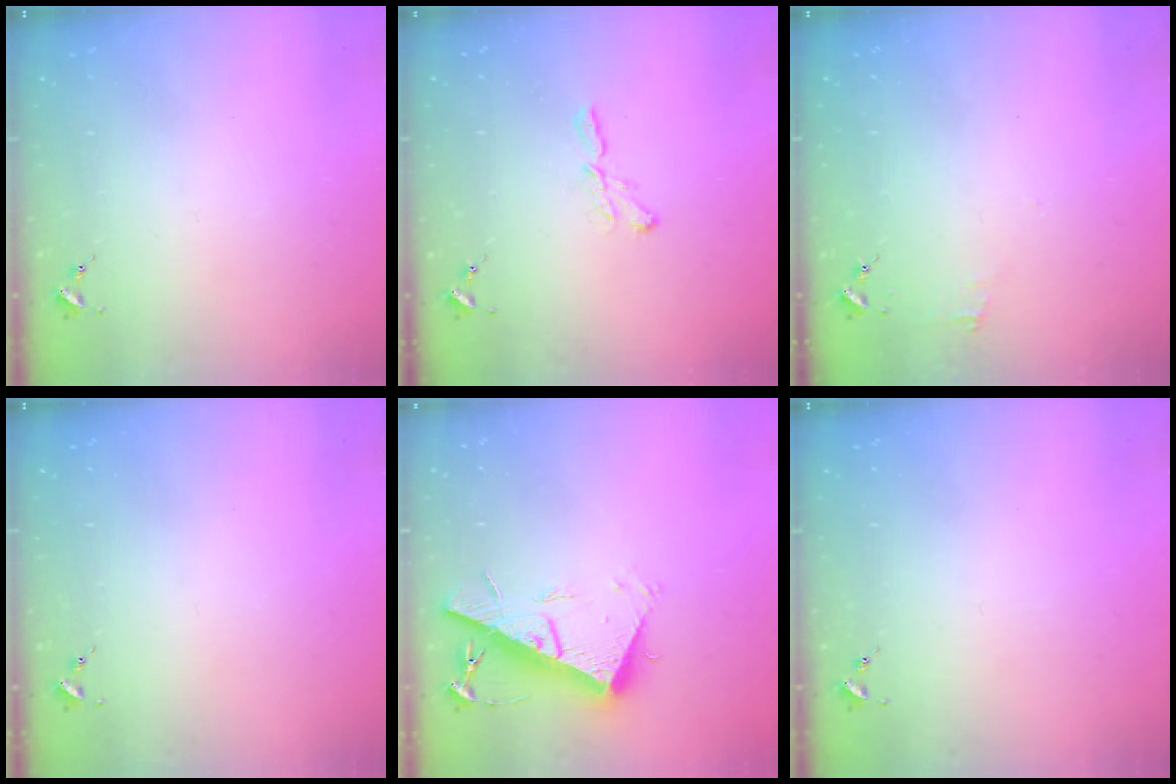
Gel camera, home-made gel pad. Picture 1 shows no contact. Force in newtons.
{"total": 5.3, "press": 5.3, "slide": 0.1}
{"total": 3.7, "press": 3.7, "slide": 0.3}
{"total": 0.0}
{"total": 16.0, "press": 16.0, "slide": 0.3}
{"total": 0.0}